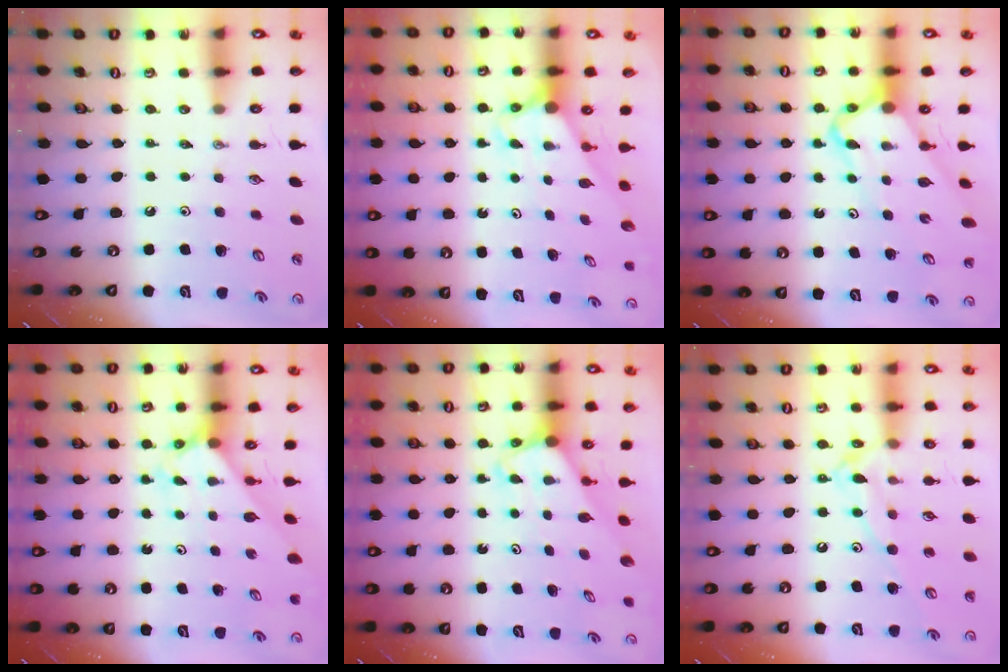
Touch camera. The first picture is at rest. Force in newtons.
{"total": 2.7, "press": 2.7, "slide": 0.0}
{"total": 6.1, "press": 6.1, "slide": 0.5}
{"total": 2.4, "press": 2.4, "slide": 0.2}
{"total": 2.1, "press": 2.1, "slide": 0.1}
{"total": 12.1, "press": 12.1, "slide": 0.7}